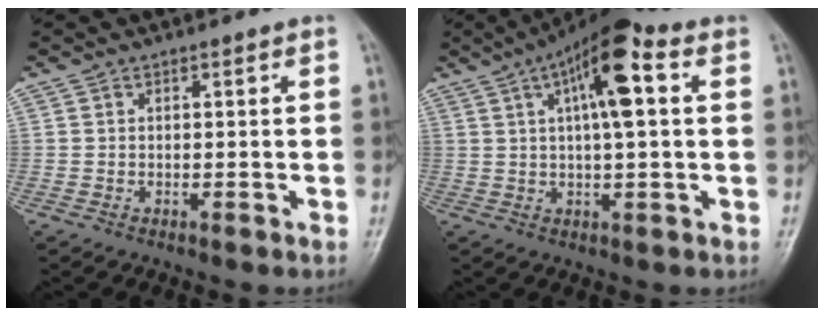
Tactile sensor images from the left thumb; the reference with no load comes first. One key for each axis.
{"total": 12.2, "fx": 3.7, "fy": 3.5, "fz": 11.1, "tx": -0.183, "ty": 0.020, "tz": 0.050}